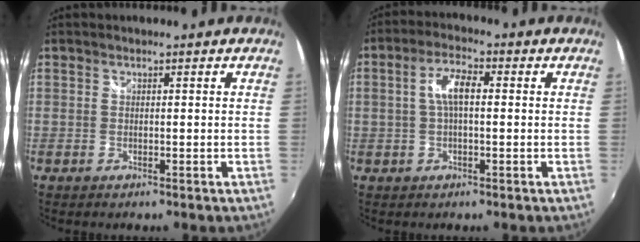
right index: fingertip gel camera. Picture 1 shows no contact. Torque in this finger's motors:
{"motor_torque": [0.18, 0.17, 0.24, 0.09]}